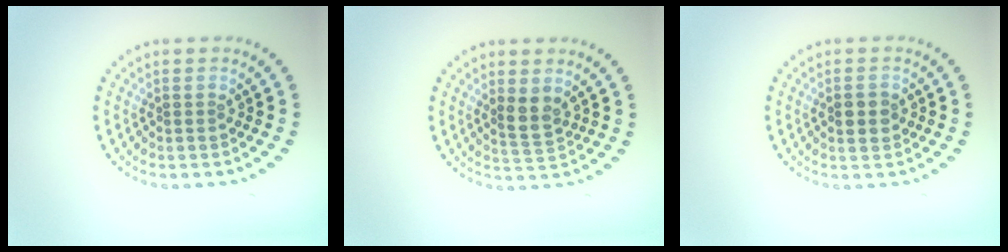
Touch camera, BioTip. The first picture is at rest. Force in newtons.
{"total": 2.1, "press": 1.8, "slide": 0.9}
{"total": 2.2, "press": 2.2, "slide": 0.1}